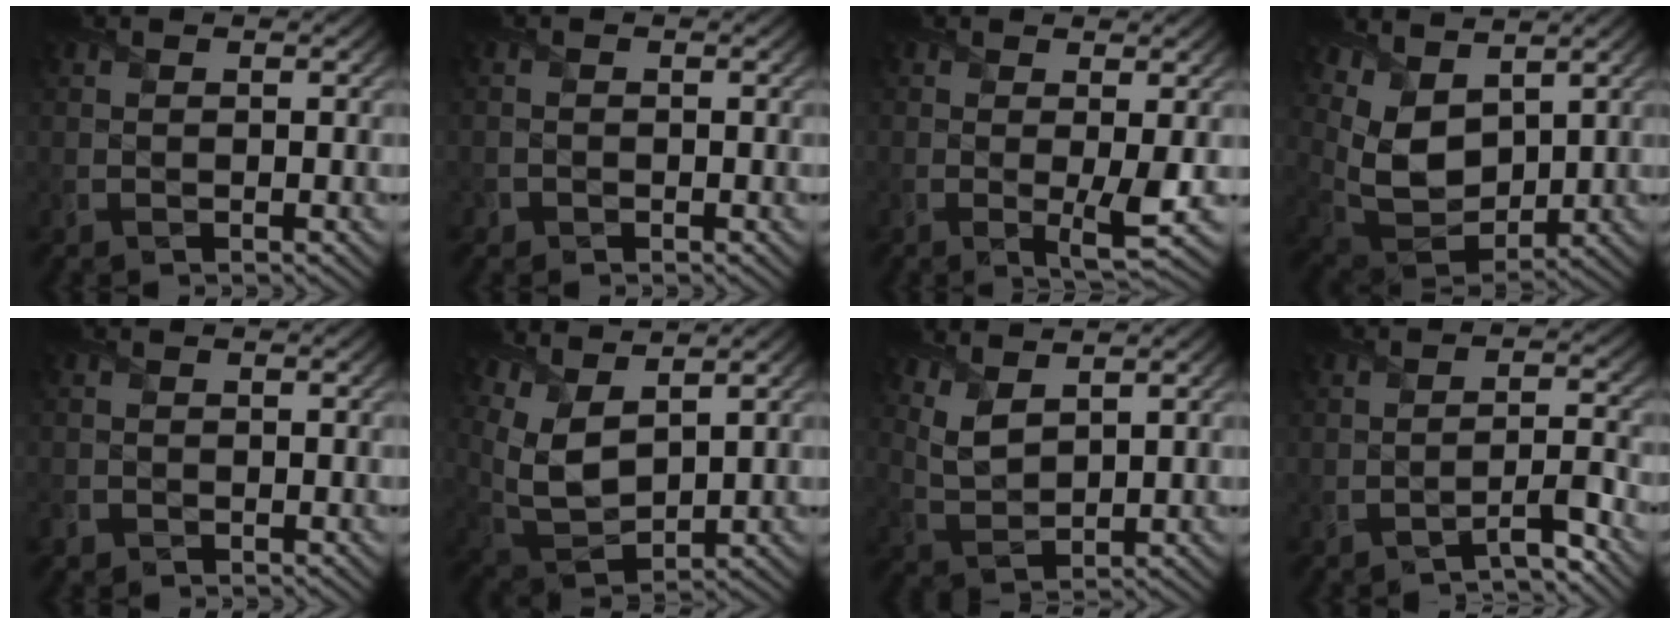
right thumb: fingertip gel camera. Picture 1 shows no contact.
{"total": 0.9, "force": [-0.5, 0.7, 0.0], "torque": [0.002, -0.004, -0.011]}
{"total": 3.0, "force": [0.0, 0.3, 2.9], "torque": [-0.058, -0.011, 0.000]}
{"total": 9.2, "force": [5.1, 5.0, 5.8], "torque": [-0.159, 0.002, 0.098]}
{"total": 1.3, "force": [-0.9, 0.9, 0.2], "torque": [-0.004, -0.004, -0.021]}
{"total": 8.7, "force": [4.9, 3.8, 6.1], "torque": [-0.171, 0.004, 0.104]}
{"total": 4.7, "force": [3.4, 1.8, 2.8], "torque": [-0.076, -0.003, 0.077]}
{"total": 3.5, "force": [-2.9, 0.5, 1.9], "torque": [-0.030, 0.013, -0.053]}